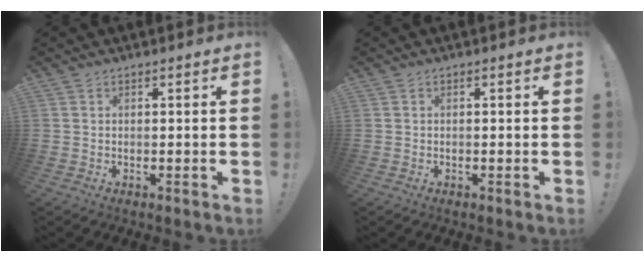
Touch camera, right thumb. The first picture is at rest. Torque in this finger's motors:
{"motor_torque": [-0.07, 0.17, 0.06, -0.03, 0.00]}